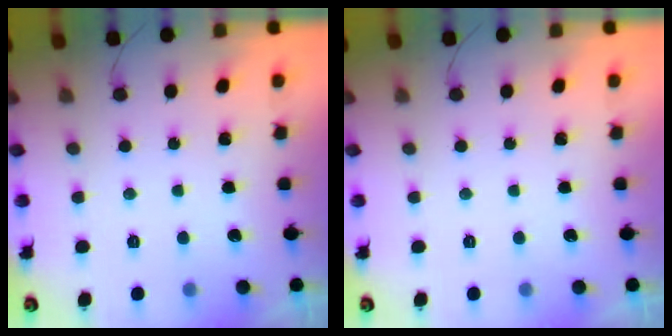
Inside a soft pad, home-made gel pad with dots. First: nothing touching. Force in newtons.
{"total": 0.0}